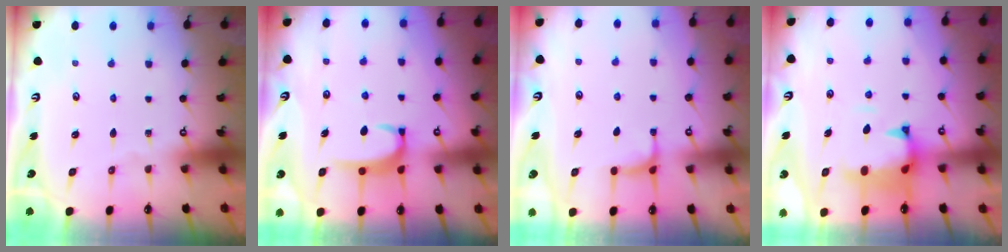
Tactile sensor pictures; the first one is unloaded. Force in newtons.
{"total": 3.7, "press": 3.7, "slide": 0.4}
{"total": 3.0, "press": 3.0, "slide": 0.2}
{"total": 1.2, "press": 0.3, "slide": 1.1}